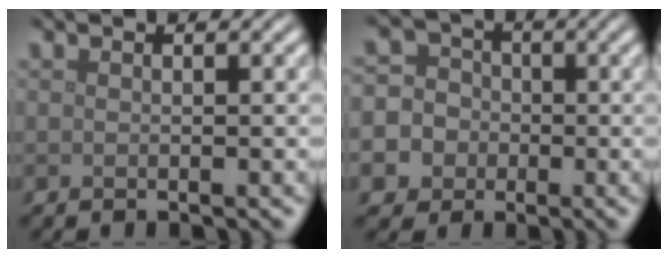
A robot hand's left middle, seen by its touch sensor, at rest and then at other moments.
{"total": 8.9, "force": [-3.5, 8.0, 1.8], "torque": [-0.053, -0.013, -0.085]}